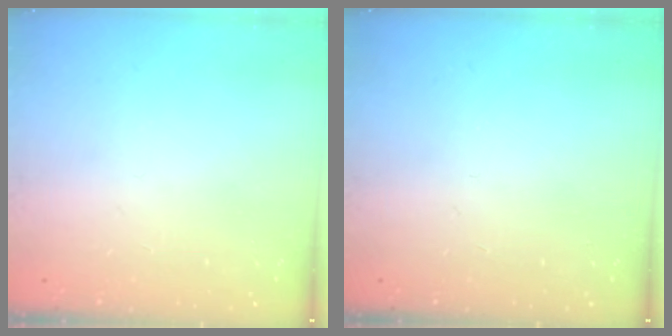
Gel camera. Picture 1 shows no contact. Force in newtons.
{"total": 0.0}